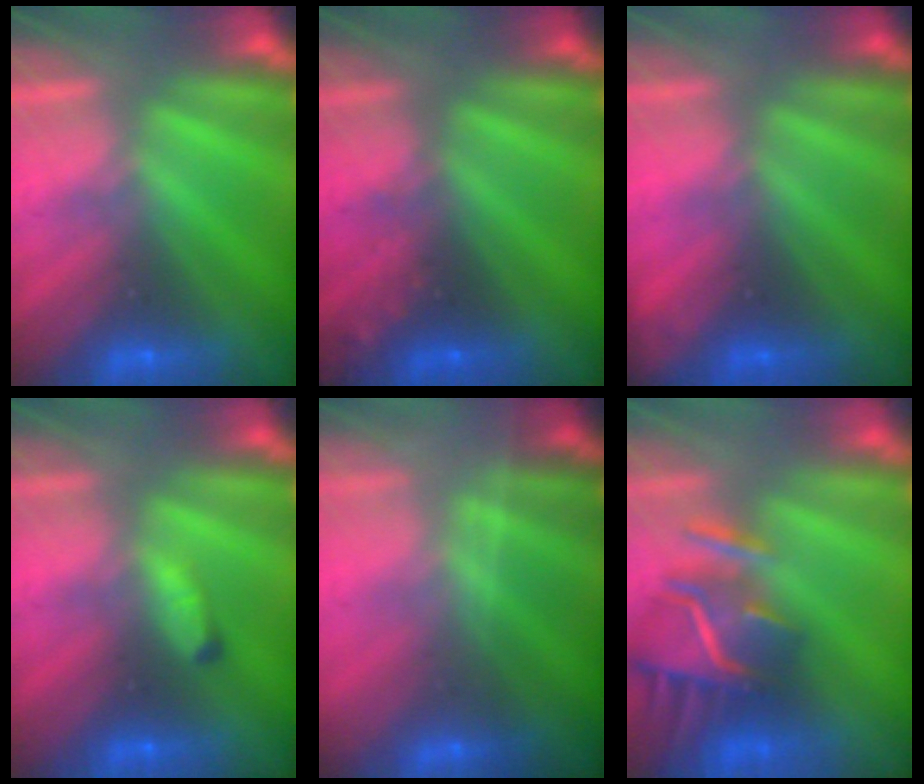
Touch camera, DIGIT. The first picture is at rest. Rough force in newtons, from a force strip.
{"total": 2.5}
{"total": 2.0}
{"total": 2.5}
{"total": 1.7}
{"total": 8.6}